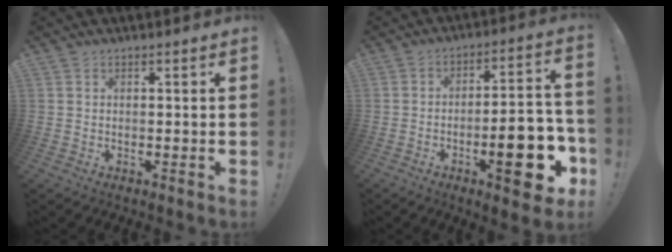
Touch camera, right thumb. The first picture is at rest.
{"total": 17.6, "force": [-7.0, 5.2, 15.3], "torque": [-0.185, 0.034, -0.100]}